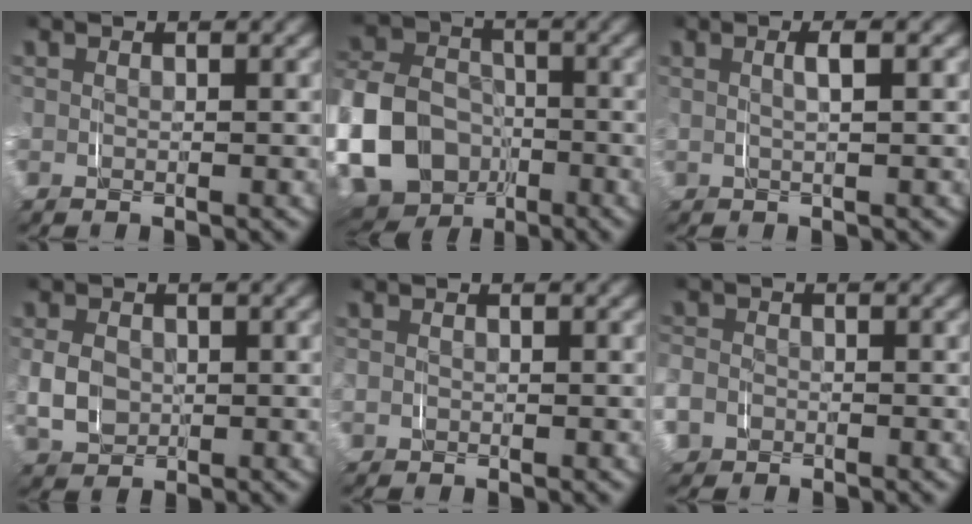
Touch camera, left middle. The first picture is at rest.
{"total": 11.0, "force": [-3.6, 9.3, 4.6], "torque": [-0.123, -0.040, -0.057]}
{"total": 1.5, "force": [0.4, 0.1, 1.5], "torque": [-0.030, 0.005, 0.008]}
{"total": 3.7, "force": [0.1, 3.1, 2.1], "torque": [-0.052, -0.004, 0.006]}
{"total": 1.2, "force": [-0.1, 1.2, 0.3], "torque": [-0.016, 0.000, -0.005]}
{"total": 4.4, "force": [-1.4, 4.1, 1.0], "torque": [-0.045, -0.017, -0.027]}